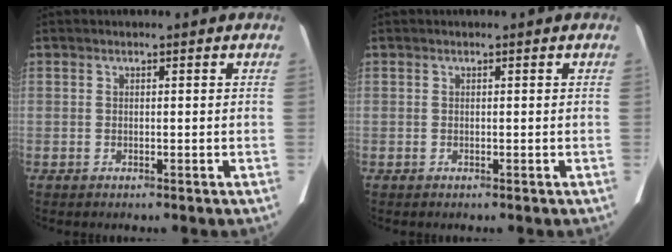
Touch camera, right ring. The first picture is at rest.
{"total": 0.0}